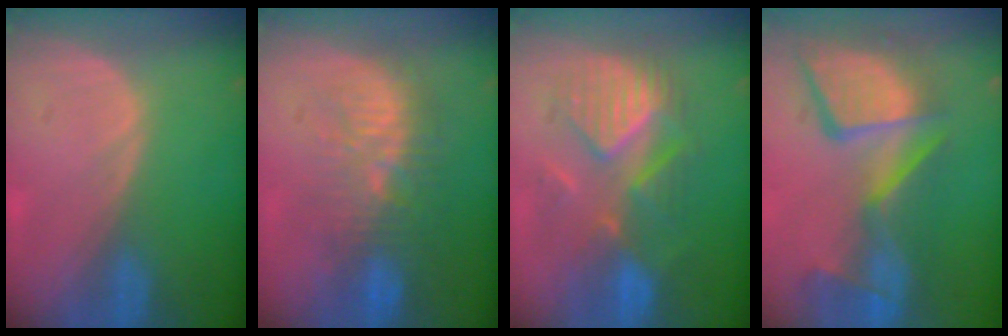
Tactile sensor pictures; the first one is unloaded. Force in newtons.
{"total": 9.5, "press": 8.9, "slide": 3.2}
{"total": 9.4, "press": 9.3, "slide": 1.6}
{"total": 13.6, "press": 11.1, "slide": 7.8}